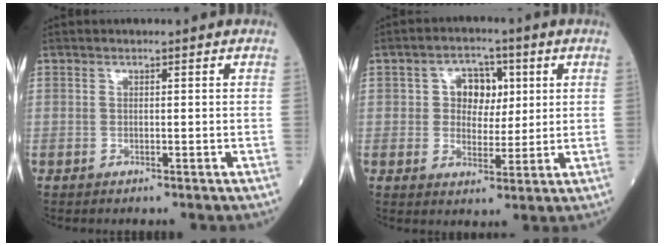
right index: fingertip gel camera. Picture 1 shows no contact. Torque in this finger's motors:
{"motor_torque": [0.07, 0.05, 0.09, 0.03]}